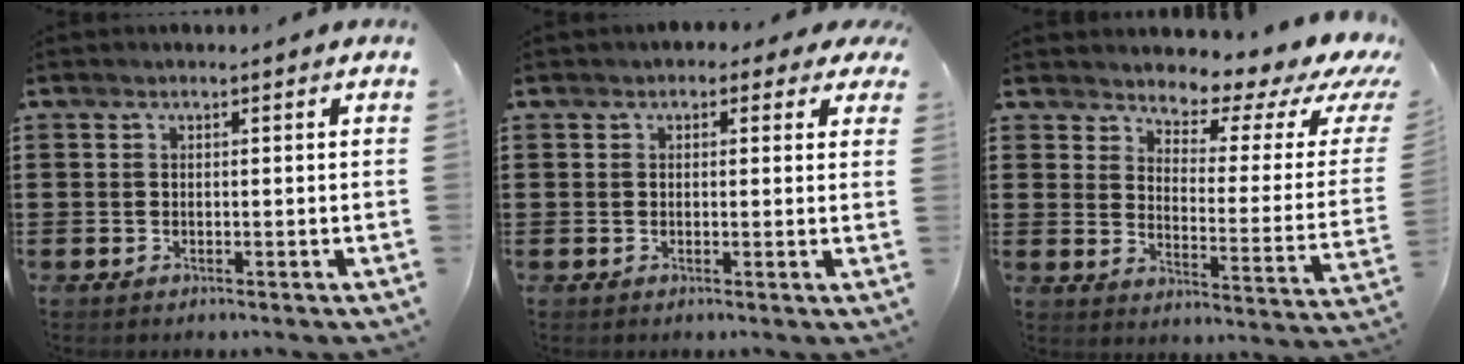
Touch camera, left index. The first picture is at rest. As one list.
[{"total": 1.5, "force": [0.5, 1.1, 0.9], "torque": [-0.014, 0.004, 0.006]}, {"total": 4.7, "force": [4.1, 1.4, 1.7], "torque": [-0.046, -0.036, 0.061]}]